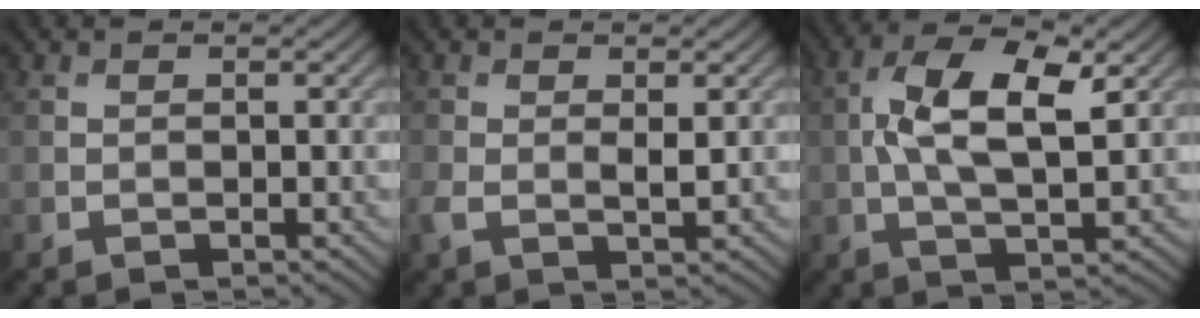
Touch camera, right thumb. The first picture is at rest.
{"total": 2.3, "force": [0.1, 1.0, 2.1], "torque": [-0.050, -0.007, 0.003]}
{"total": 9.5, "force": [1.5, 3.8, 8.5], "torque": [-0.167, 0.010, 0.023]}